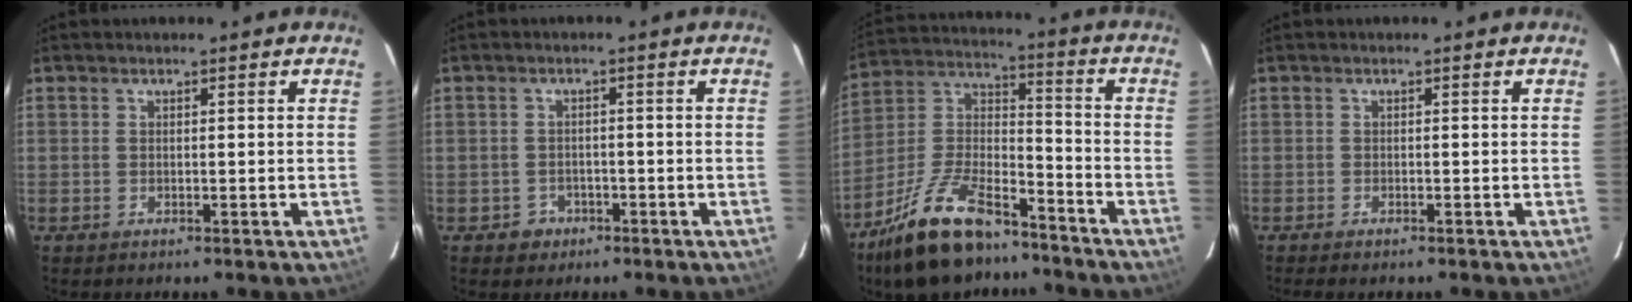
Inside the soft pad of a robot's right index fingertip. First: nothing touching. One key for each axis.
{"total": 3.4, "fx": -1.6, "fy": 3.0, "fz": 0.2, "tx": -0.014, "ty": 0.011, "tz": -0.019}
{"total": 19.4, "fx": -13.8, "fy": 7.9, "fz": 11.2, "tx": -0.227, "ty": 0.011, "tz": -0.240}
{"total": 1.5, "fx": -1.3, "fy": 0.4, "fz": 0.7, "tx": -0.015, "ty": -0.006, "tz": -0.022}